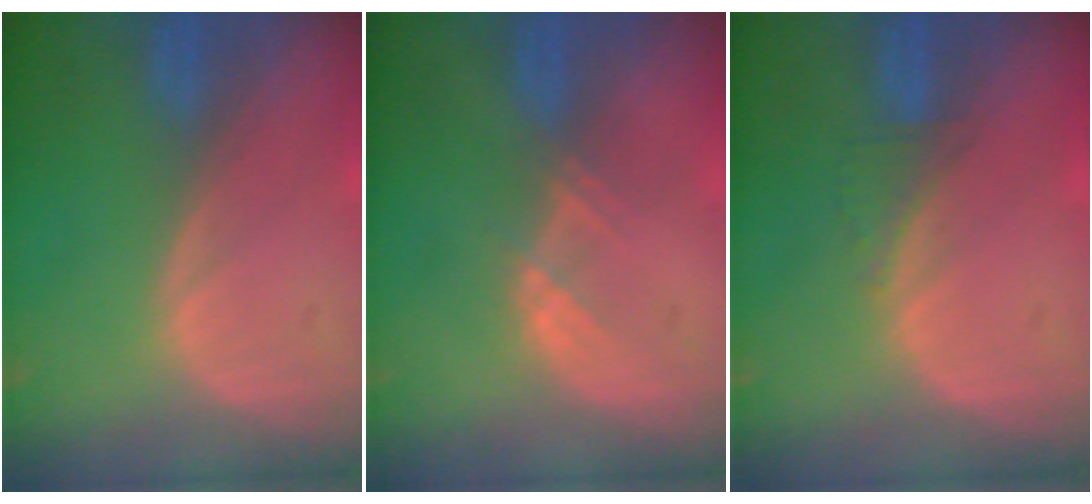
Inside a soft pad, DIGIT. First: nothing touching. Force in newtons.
{"total": 1.9, "press": 1.8, "slide": 0.8}
{"total": 1.7, "press": 1.6, "slide": 0.7}